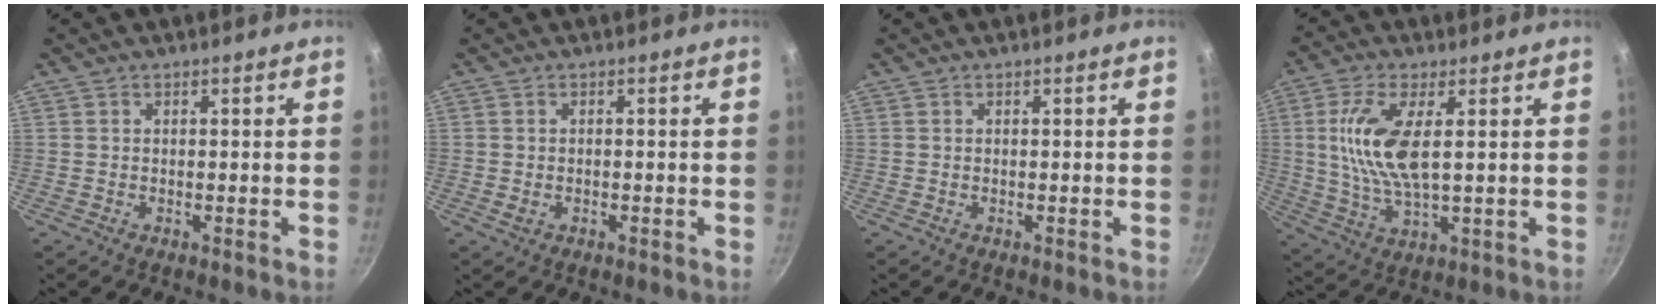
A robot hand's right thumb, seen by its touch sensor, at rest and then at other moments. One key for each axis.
{"total": 1.0, "fx": -0.3, "fy": 0.6, "fz": 0.8, "tx": -0.015, "ty": 0.001, "tz": -0.005}
{"total": 0.0}
{"total": 11.4, "fx": 2.2, "fy": 4.3, "fz": 10.3, "tx": -0.217, "ty": -0.005, "tz": 0.048}